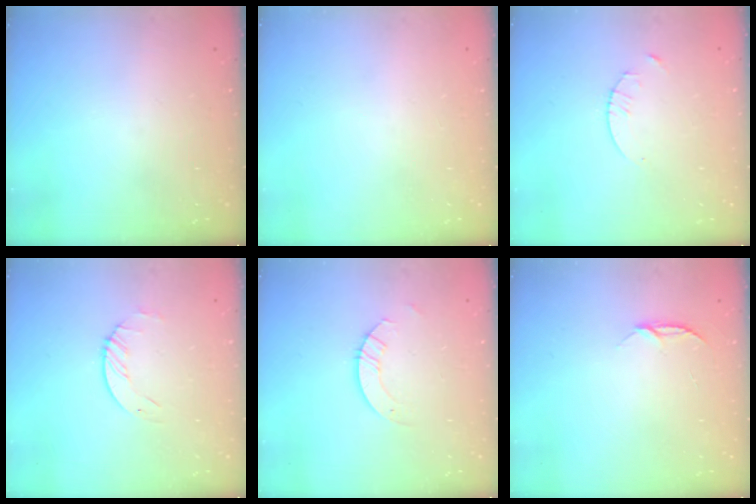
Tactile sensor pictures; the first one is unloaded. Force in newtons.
{"total": 0.0}
{"total": 1.3, "press": 1.3, "slide": 0.2}
{"total": 1.7, "press": 1.7, "slide": 0.2}
{"total": 2.6, "press": 2.6, "slide": 0.2}
{"total": 4.0, "press": 4.0, "slide": 0.4}